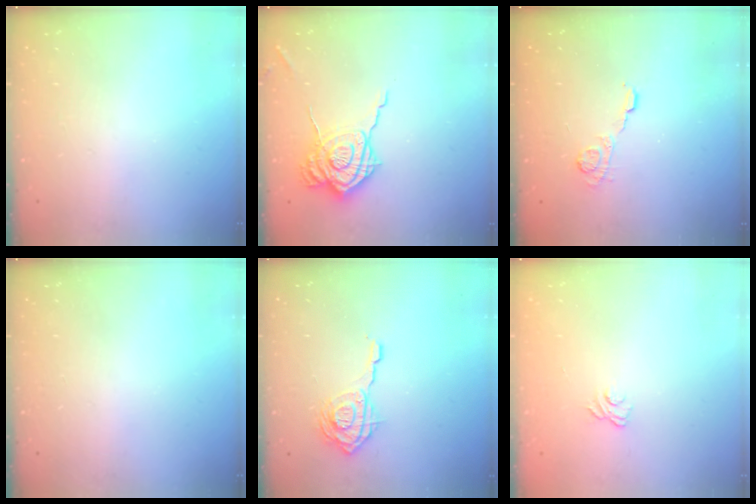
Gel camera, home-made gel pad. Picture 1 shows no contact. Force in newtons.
{"total": 16.3, "press": 16.3, "slide": 1.1}
{"total": 5.2, "press": 5.2, "slide": 0.4}
{"total": 0.0}
{"total": 11.2, "press": 11.1, "slide": 0.9}
{"total": 3.1, "press": 2.8, "slide": 1.3}